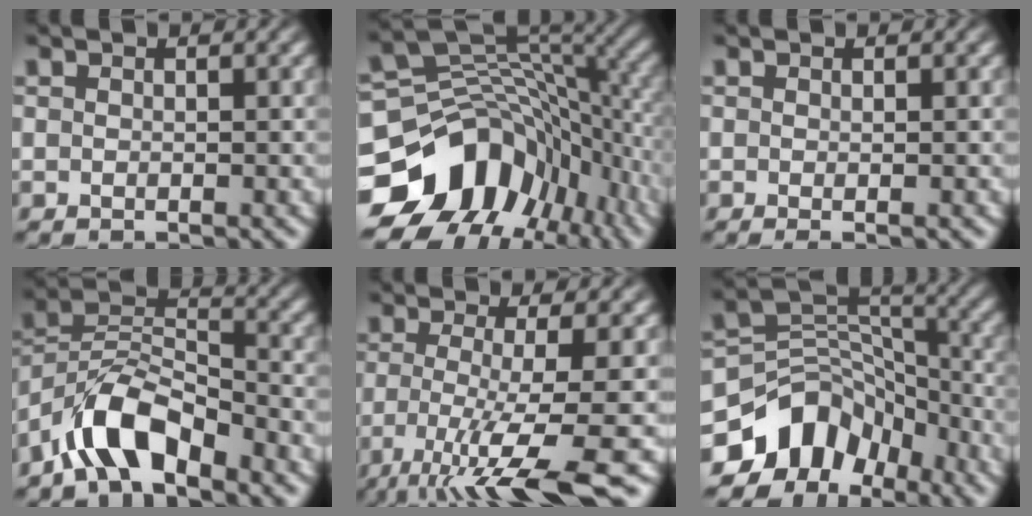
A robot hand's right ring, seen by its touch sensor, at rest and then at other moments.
{"total": 15.6, "force": [-4.3, 11.6, 9.5], "torque": [-0.146, -0.031, -0.060]}
{"total": 0.6, "force": [-0.3, 0.0, 0.5], "torque": [-0.009, -0.001, -0.005]}
{"total": 7.2, "force": [-2.8, 4.9, 4.5], "torque": [-0.094, -0.022, -0.045]}
{"total": 8.4, "force": [-4.0, 2.1, 7.1], "torque": [-0.133, -0.045, -0.036]}
{"total": 11.9, "force": [-4.6, 9.1, 6.3], "torque": [-0.088, -0.017, -0.077]}